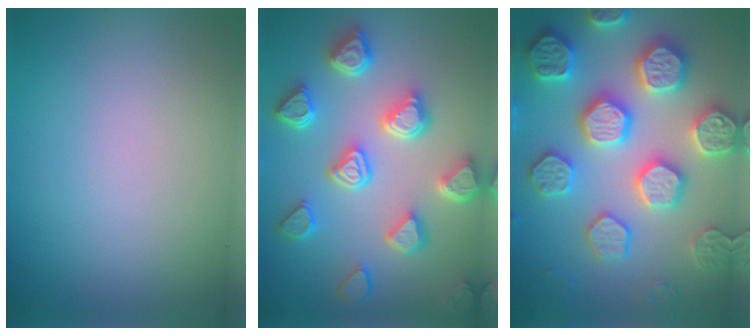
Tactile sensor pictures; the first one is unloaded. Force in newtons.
{"total": 7.0, "press": 5.8, "slide": 4.0}
{"total": 8.0, "press": 7.8, "slide": 1.8}